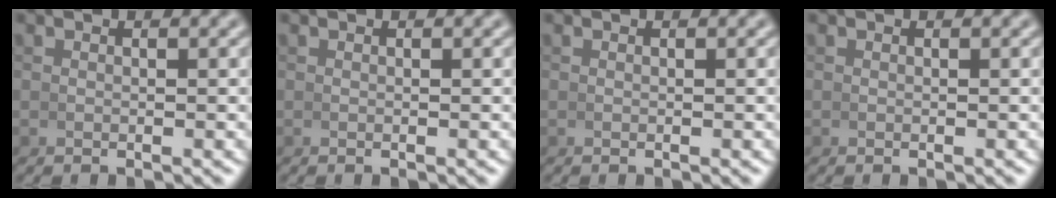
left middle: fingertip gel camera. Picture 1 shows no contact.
{"total": 0.0}
{"total": 0.0}
{"total": 0.0}